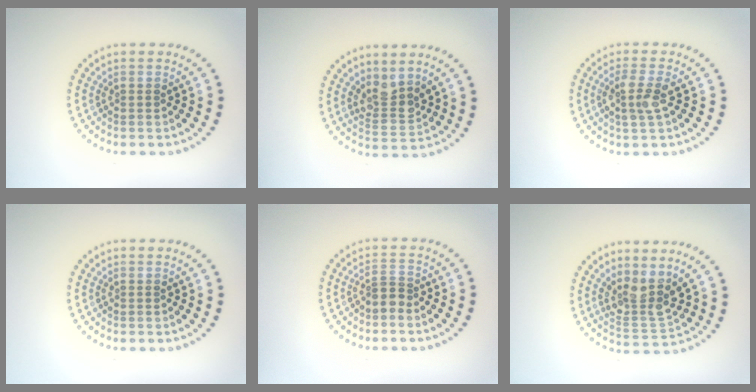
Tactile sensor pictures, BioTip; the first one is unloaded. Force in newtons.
{"total": 2.8, "press": 2.4, "slide": 1.6}
{"total": 2.7, "press": 2.6, "slide": 0.9}
{"total": 0.0}
{"total": 1.5, "press": 1.0, "slide": 1.1}
{"total": 3.7, "press": 3.2, "slide": 1.9}